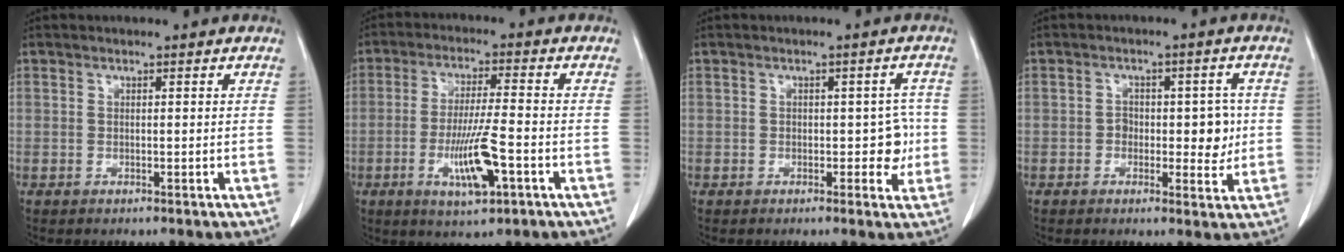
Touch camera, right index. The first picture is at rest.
{"total": 9.3, "force": [-3.4, 1.0, 8.6], "torque": [-0.160, -0.010, -0.057]}
{"total": 3.7, "force": [-0.7, 2.2, 2.9], "torque": [-0.024, 0.016, -0.006]}
{"total": 5.6, "force": [-0.5, 3.3, 4.6], "torque": [-0.044, 0.008, -0.005]}